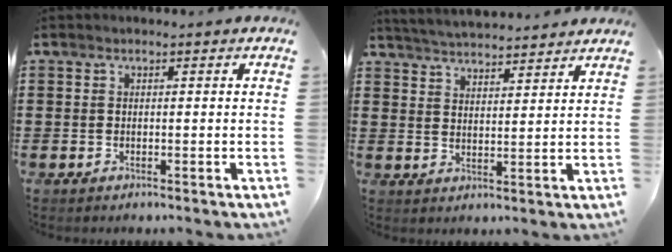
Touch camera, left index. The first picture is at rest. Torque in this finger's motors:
{"motor_torque": [1.07, 1.06, 0.34, 0.09]}